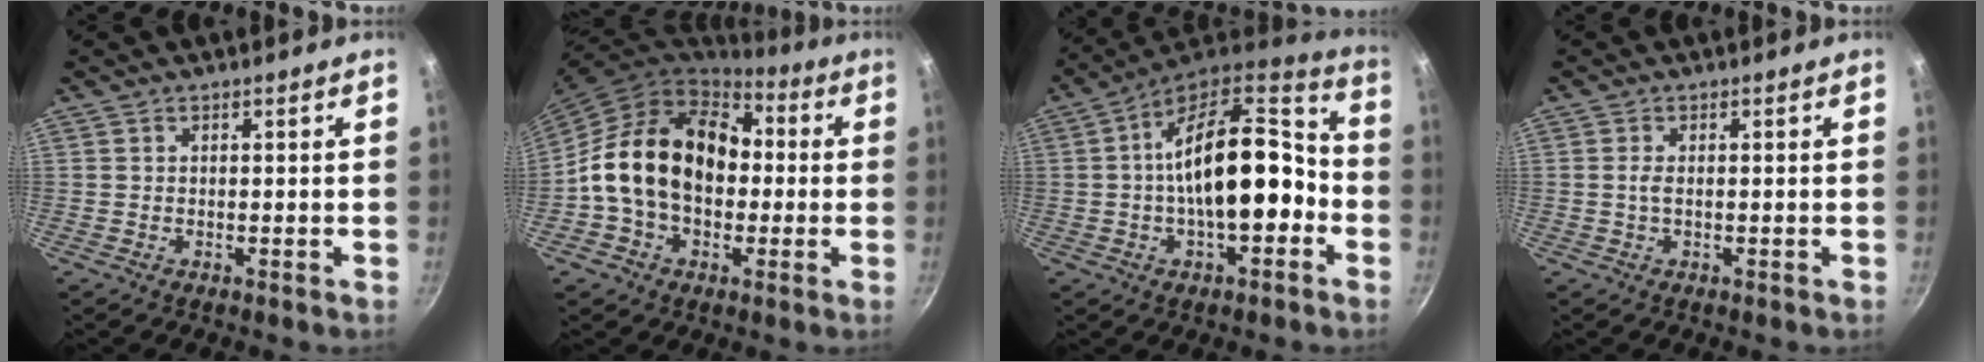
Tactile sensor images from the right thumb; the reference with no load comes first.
{"total": 19.7, "force": [0.3, 14.5, 13.5], "torque": [-0.205, 0.046, -0.002]}
{"total": 20.5, "force": [-2.5, 10.1, 17.7], "torque": [-0.246, 0.056, -0.050]}
{"total": 1.3, "force": [0.0, 0.5, 1.2], "torque": [-0.028, 0.001, -0.002]}